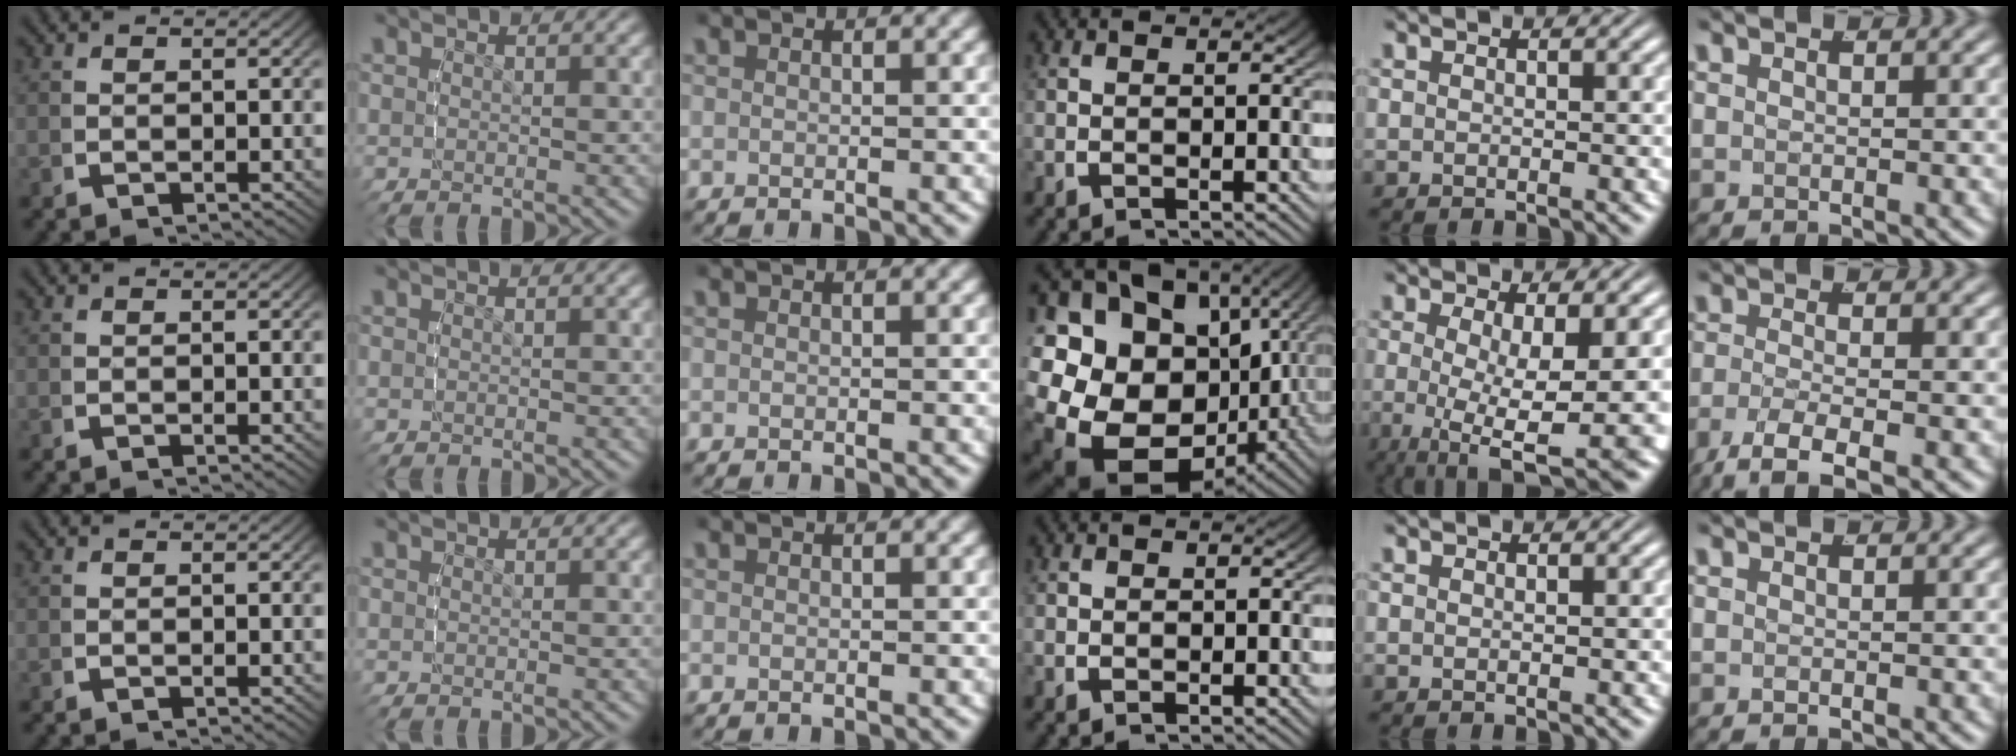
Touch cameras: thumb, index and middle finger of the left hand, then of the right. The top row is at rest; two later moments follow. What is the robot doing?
{"motion": "lift_and_place", "object": "air blower"}